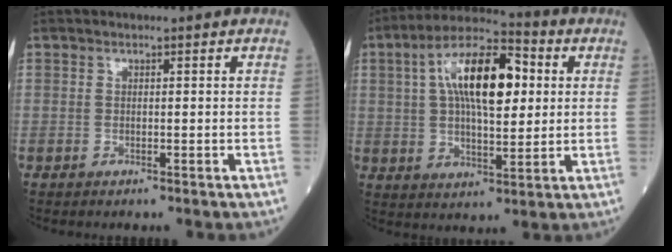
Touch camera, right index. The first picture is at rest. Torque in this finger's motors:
{"motor_torque": [1.20, -0.44, 0.64, 0.21]}